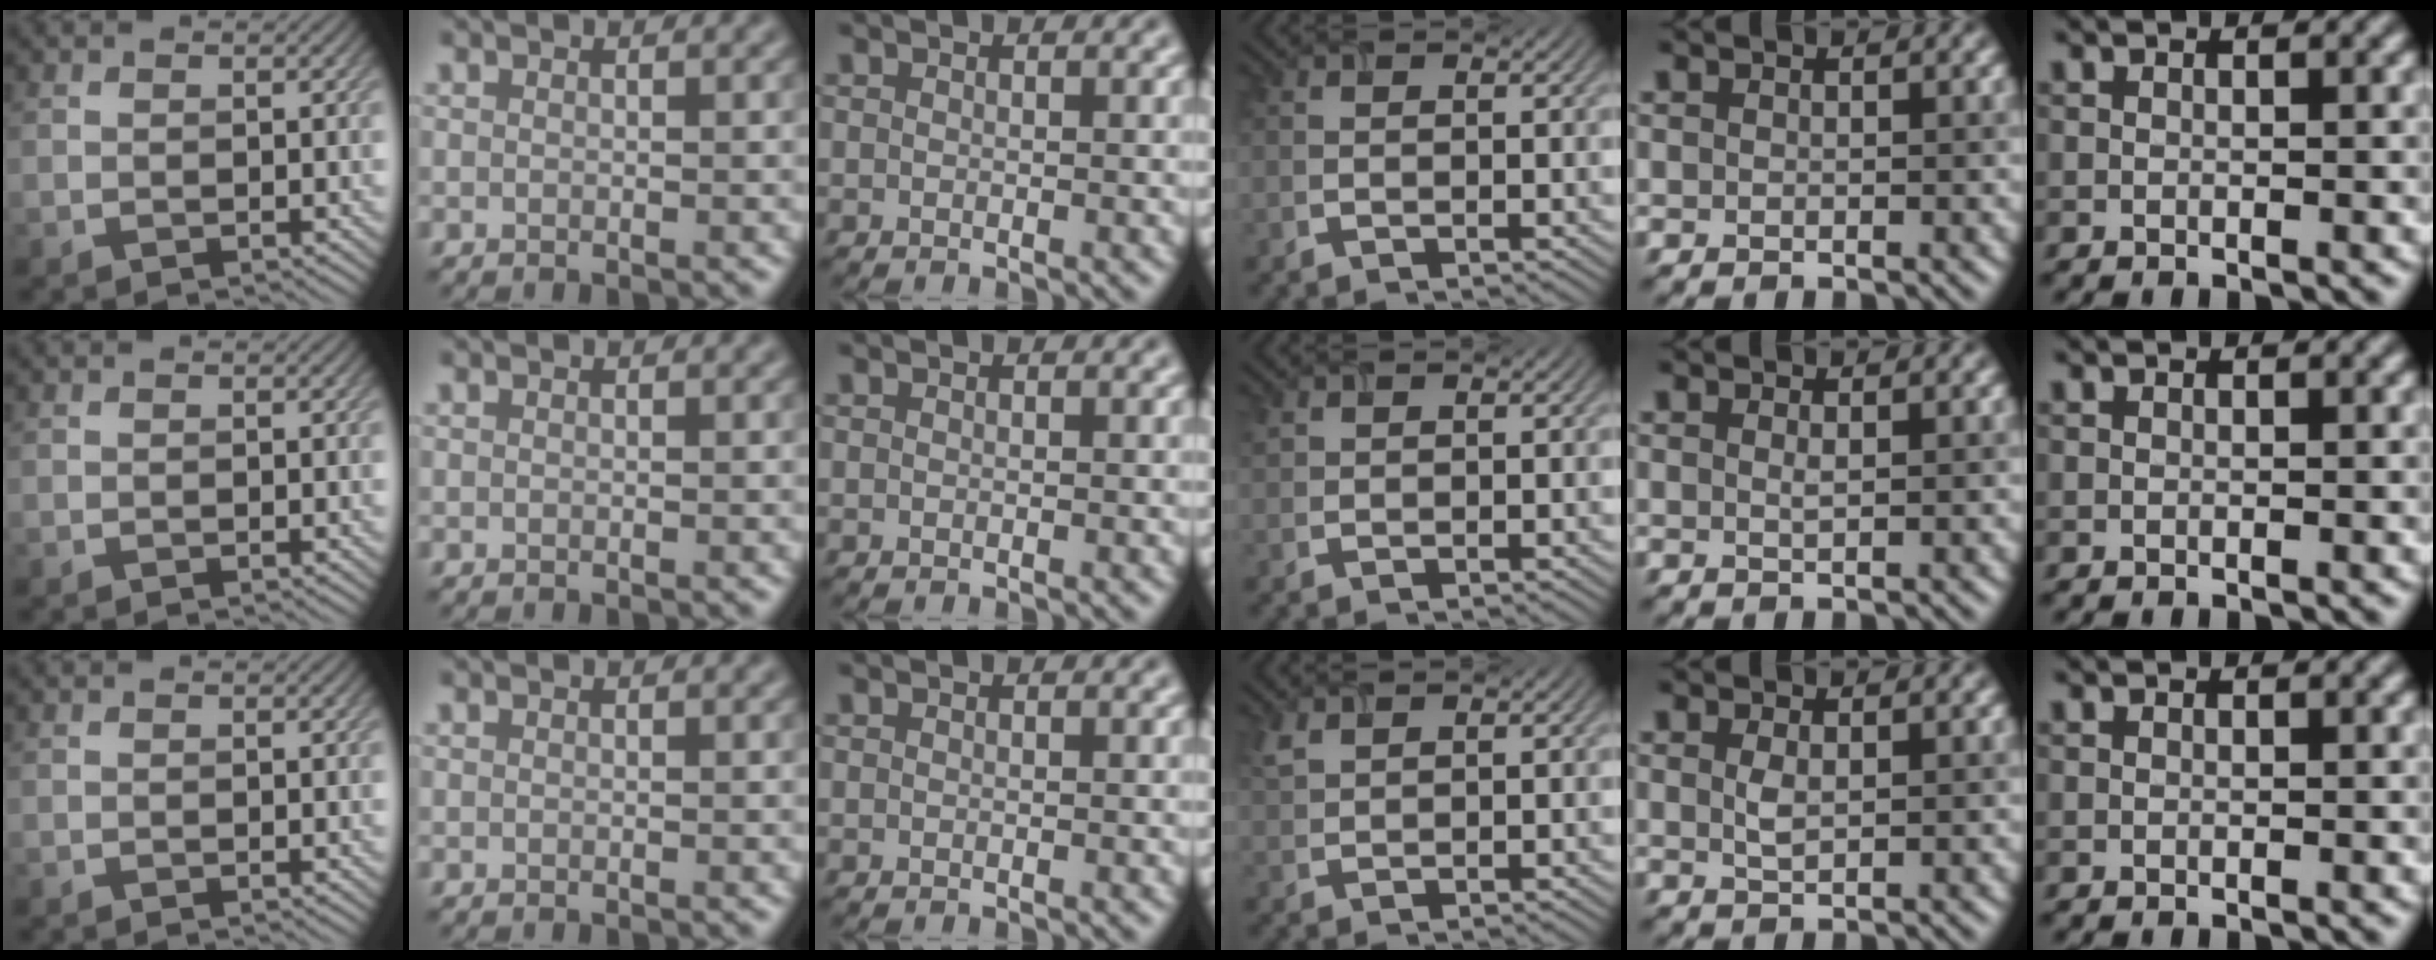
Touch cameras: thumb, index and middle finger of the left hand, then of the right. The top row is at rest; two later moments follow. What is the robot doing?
{"motion": "insert", "object": "airpods case & airpods"}